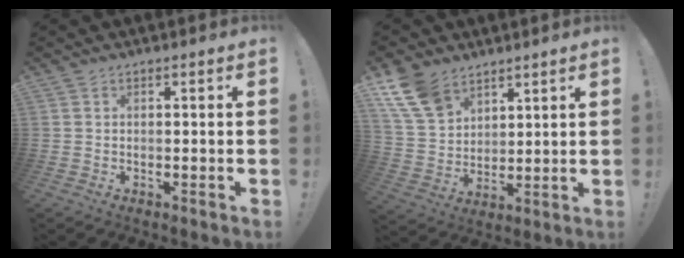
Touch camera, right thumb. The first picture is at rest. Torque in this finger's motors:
{"motor_torque": [-0.10, 0.50, 0.50, 0.72, 0.02]}